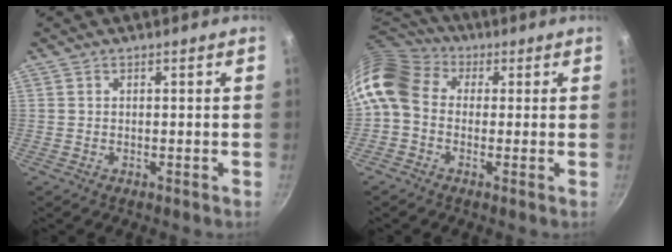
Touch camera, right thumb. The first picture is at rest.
{"total": 12.2, "force": [1.3, 9.7, 7.2], "torque": [-0.138, 0.026, 0.002]}